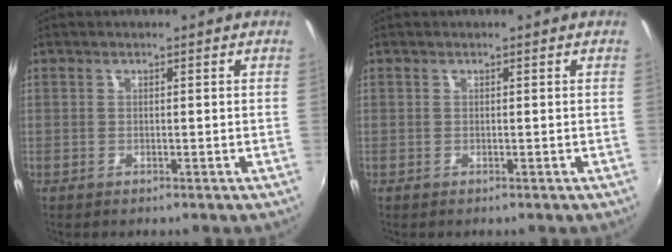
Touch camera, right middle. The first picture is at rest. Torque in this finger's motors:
{"motor_torque": [0.00, 0.00, 0.00, 0.00]}